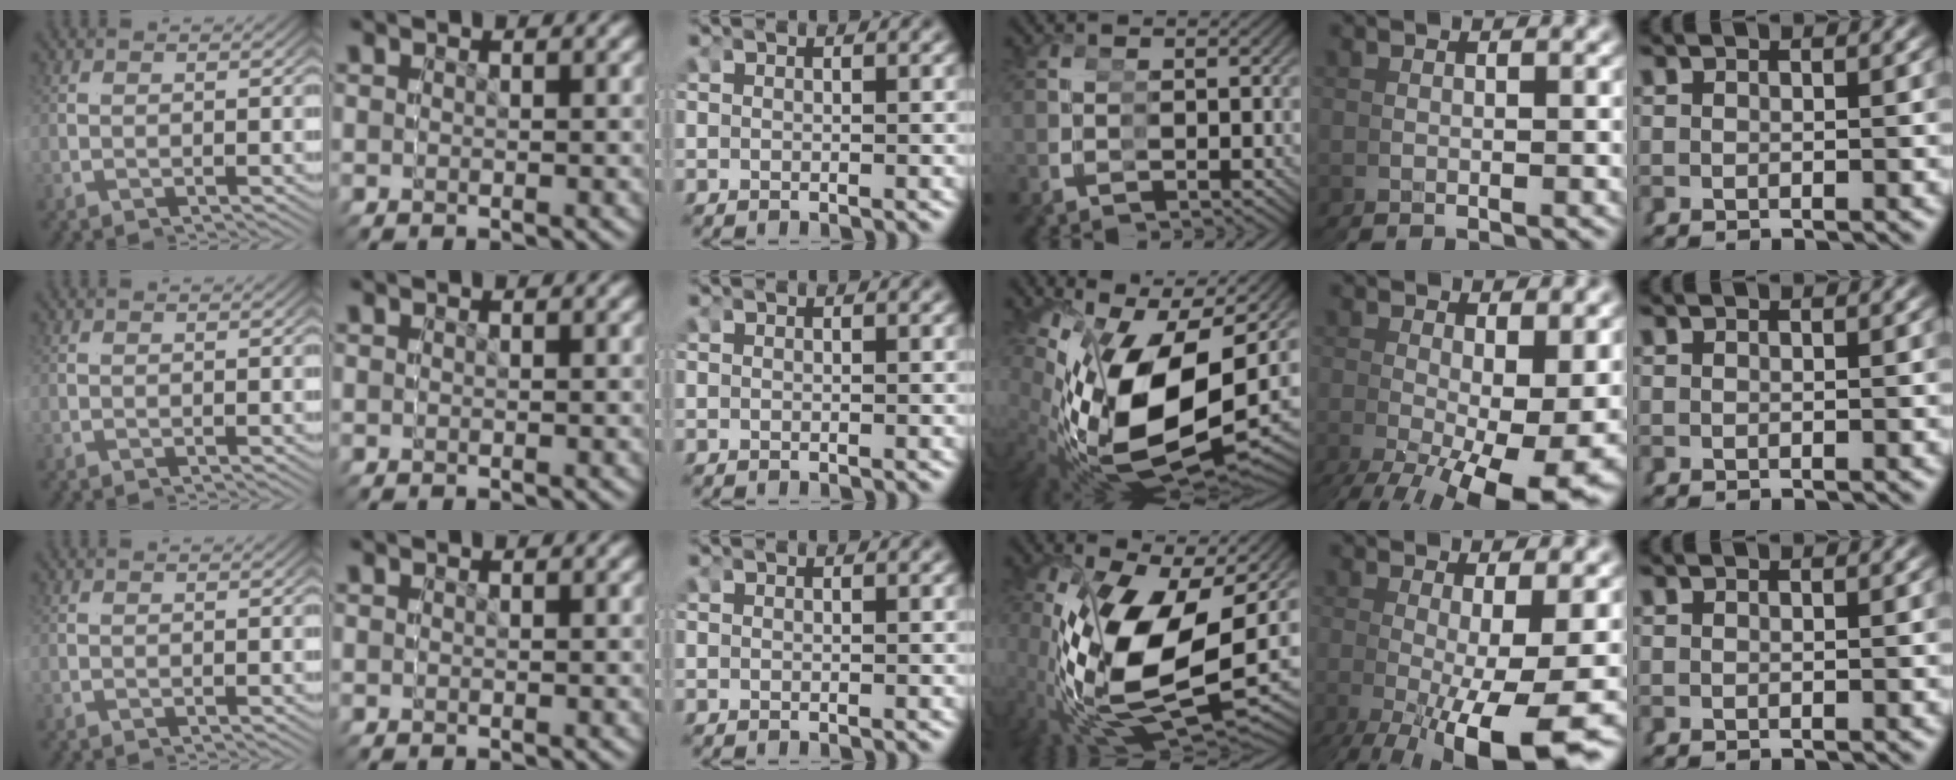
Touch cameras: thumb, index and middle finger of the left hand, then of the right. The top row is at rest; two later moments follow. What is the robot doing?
{"motion": "grasp_and_lifting", "object": "glue stick"}